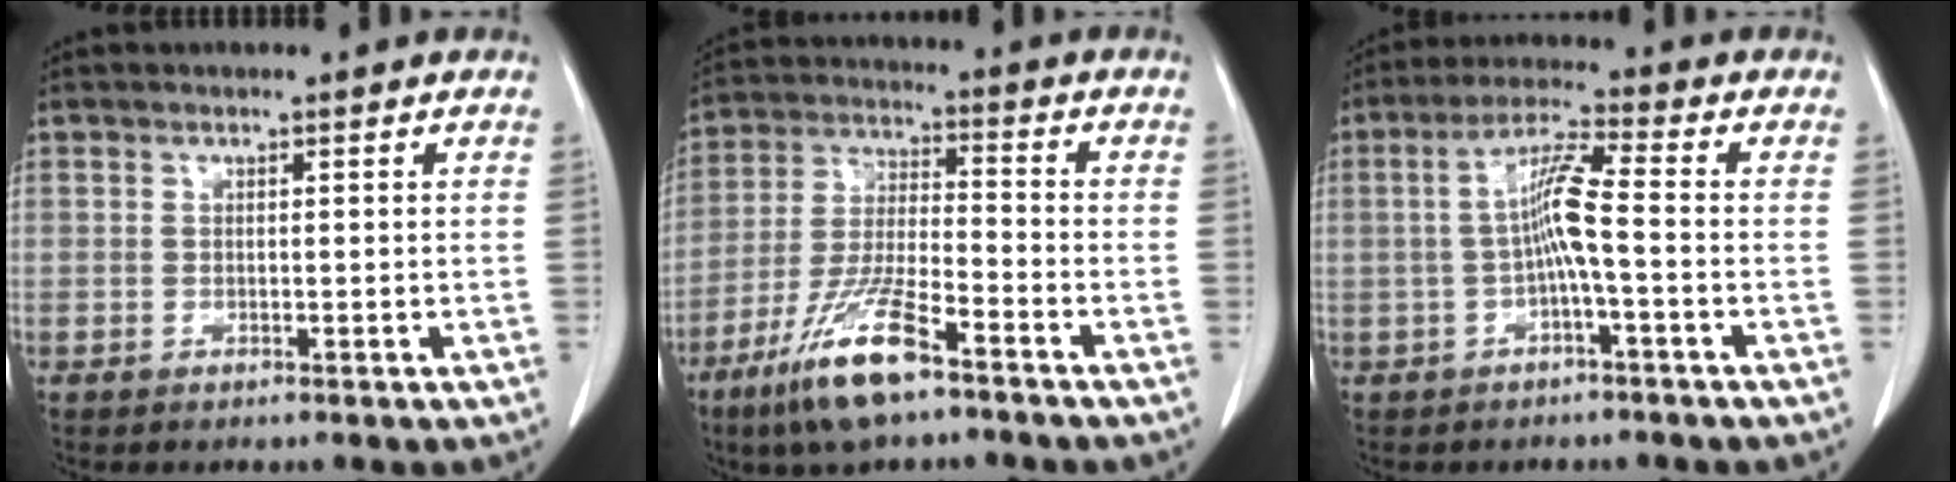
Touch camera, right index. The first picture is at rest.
{"total": 12.3, "force": [-7.8, 1.9, 9.3], "torque": [-0.193, -0.026, -0.147]}
{"total": 6.6, "force": [-0.6, 0.1, 6.5], "torque": [-0.127, 0.014, -0.014]}